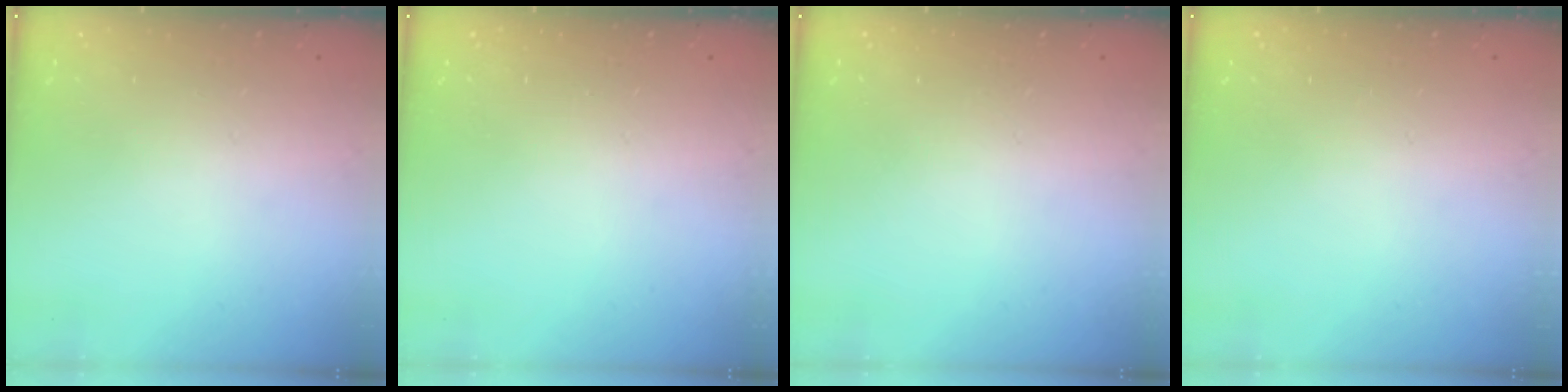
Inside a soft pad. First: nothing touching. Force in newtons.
{"total": 0.0}
{"total": 0.0}
{"total": 0.0}